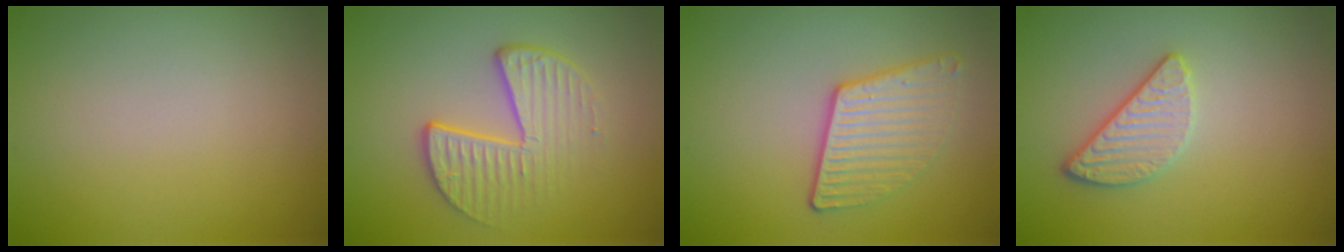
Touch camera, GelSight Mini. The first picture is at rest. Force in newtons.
{"total": 3.5, "press": 2.9, "slide": 2.0}
{"total": 3.3, "press": 2.8, "slide": 1.9}
{"total": 2.4, "press": 2.1, "slide": 1.1}